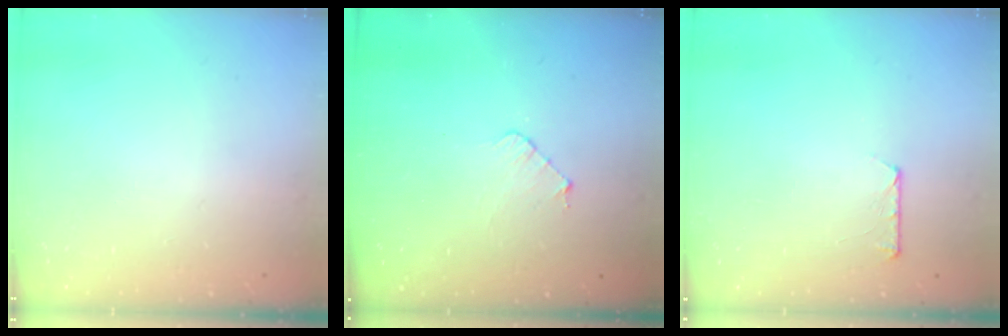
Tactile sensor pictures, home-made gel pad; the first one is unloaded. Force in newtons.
{"total": 4.1, "press": 4.0, "slide": 0.4}
{"total": 6.9, "press": 6.9, "slide": 0.7}